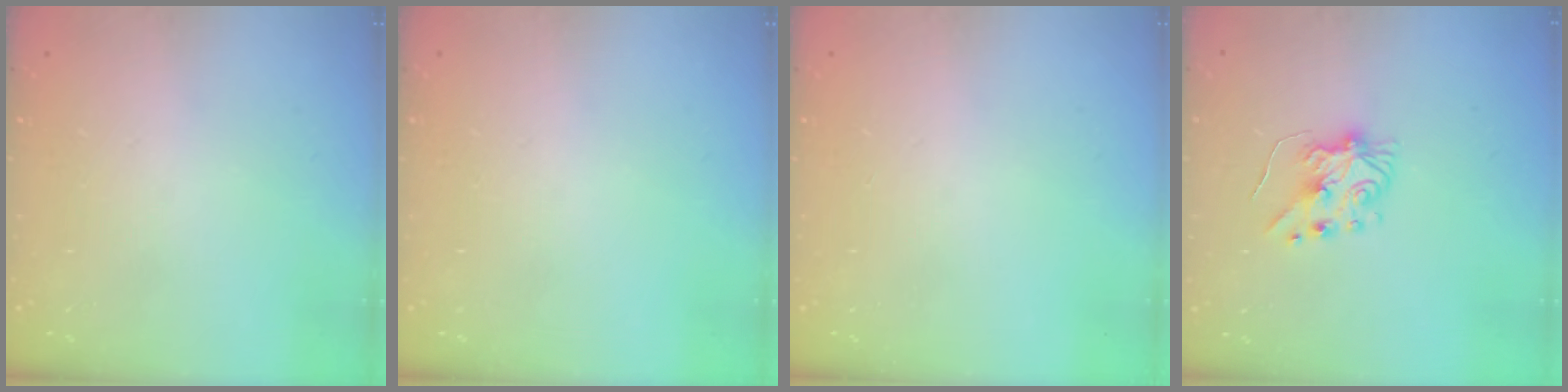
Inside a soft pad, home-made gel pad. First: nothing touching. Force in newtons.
{"total": 0.0}
{"total": 0.0}
{"total": 6.6, "press": 6.6, "slide": 0.7}